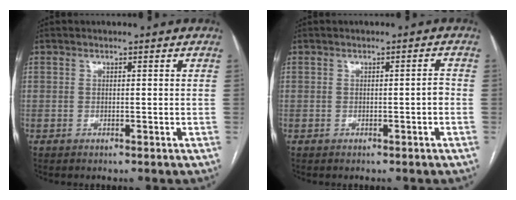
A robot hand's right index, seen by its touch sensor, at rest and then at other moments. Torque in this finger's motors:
{"motor_torque": [0.20, -0.07, 0.02, 0.02]}